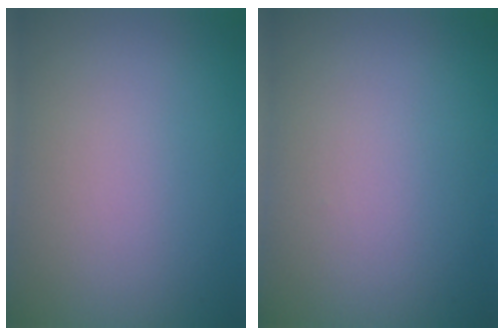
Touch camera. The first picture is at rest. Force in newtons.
{"total": 0.0}